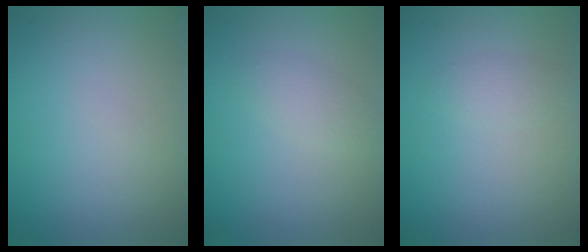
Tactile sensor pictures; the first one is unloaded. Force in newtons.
{"total": 1.7, "press": 1.7, "slide": 0.1}
{"total": 1.3, "press": 1.3, "slide": 0.1}